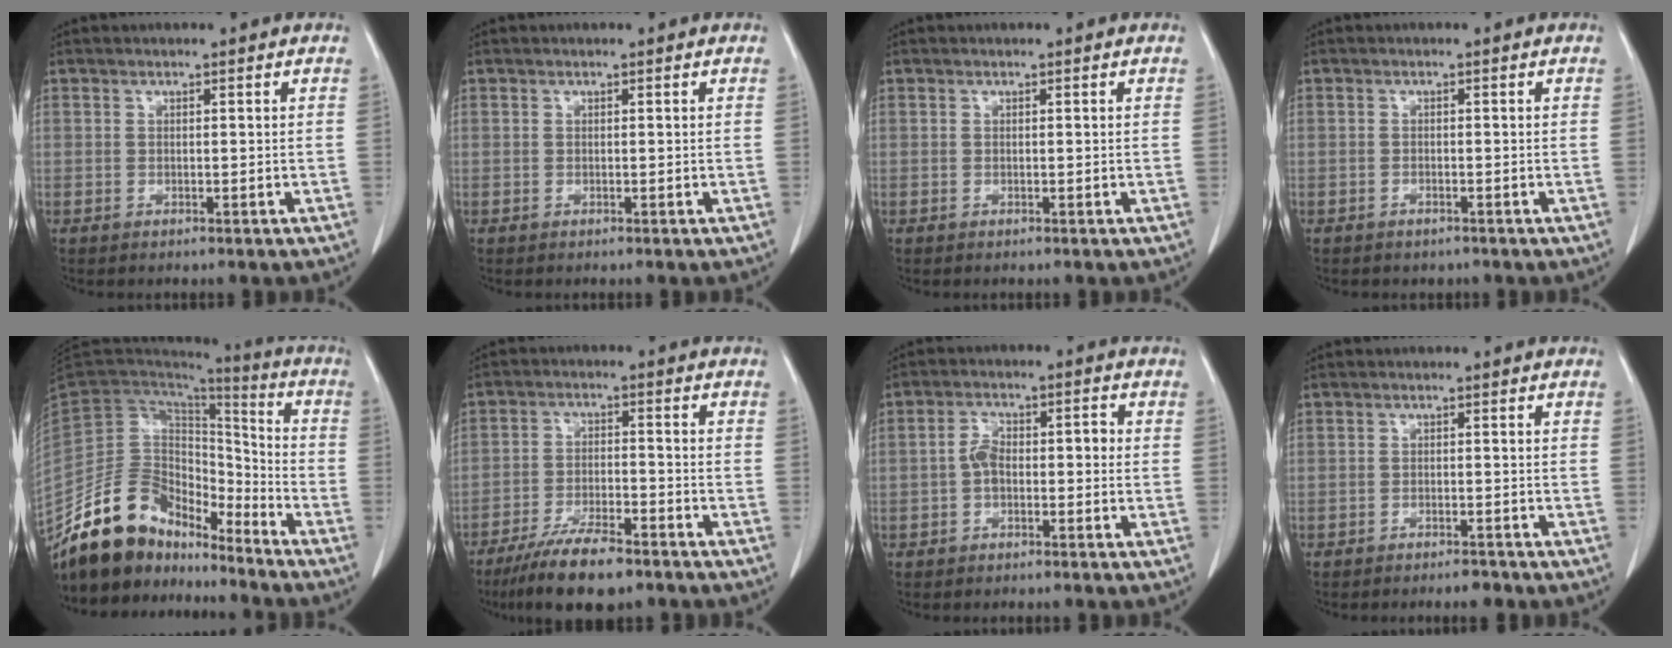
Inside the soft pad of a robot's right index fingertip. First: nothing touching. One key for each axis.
{"total": 0.0}
{"total": 0.0}
{"total": 1.2, "fx": -0.9, "fy": 0.8, "fz": 0.1, "tx": -0.008, "ty": 0.000, "tz": -0.009}
{"total": 16.7, "fx": -13.7, "fy": 7.5, "fz": 6.0, "tx": -0.103, "ty": 0.052, "tz": -0.245}
{"total": 10.1, "fx": -7.8, "fy": 2.4, "fz": 6.0, "tx": -0.106, "ty": -0.018, "tz": -0.136}
{"total": 4.4, "fx": -0.7, "fy": 2.5, "fz": 3.6, "tx": -0.066, "ty": 0.029, "tz": -0.013}
{"total": 2.3, "fx": -2.0, "fy": 0.6, "fz": 1.0, "tx": -0.017, "ty": -0.002, "tz": -0.024}